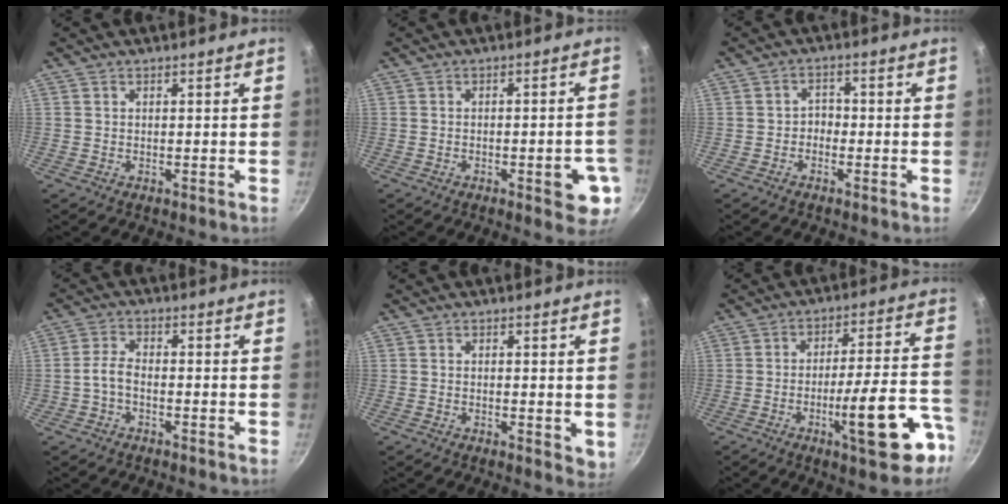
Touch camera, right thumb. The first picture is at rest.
{"total": 9.1, "force": [-3.4, 3.1, 7.9], "torque": [-0.072, 0.024, -0.036]}
{"total": 2.4, "force": [-1.1, 1.9, 1.1], "torque": [-0.001, 0.016, -0.023]}
{"total": 3.3, "force": [-1.3, 1.8, 2.4], "torque": [-0.049, 0.022, -0.032]}
{"total": 2.9, "force": [0.1, 1.3, 2.6], "torque": [-0.030, -0.007, 0.001]}
{"total": 16.2, "force": [-7.3, 4.0, 13.9], "torque": [-0.178, 0.046, -0.100]}